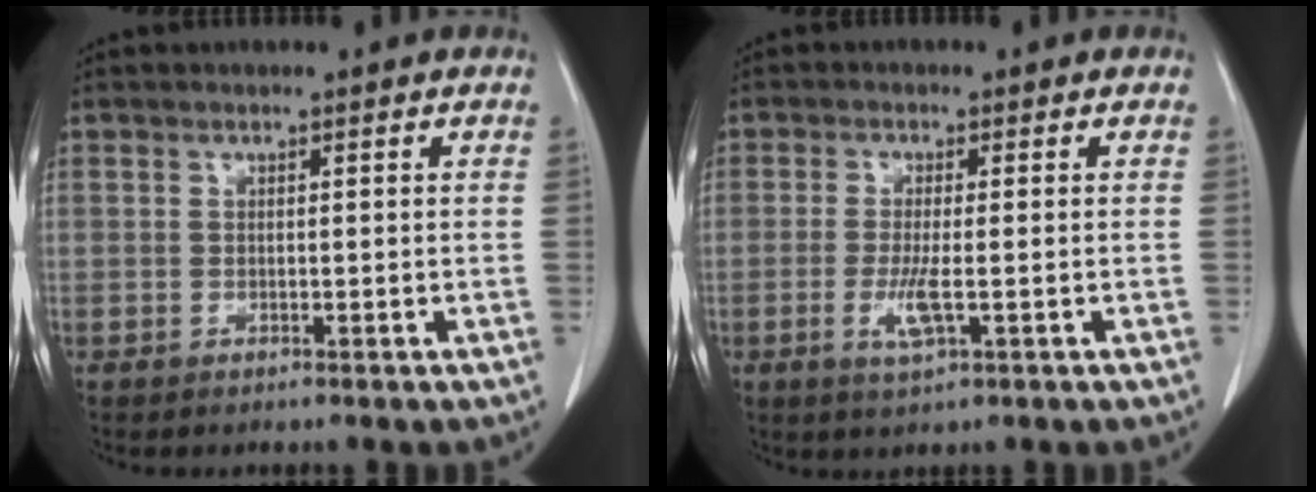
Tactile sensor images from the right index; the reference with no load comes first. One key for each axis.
{"total": 4.0, "fx": -1.1, "fy": 0.6, "fz": 3.8, "tx": -0.082, "ty": -0.009, "tz": -0.018}